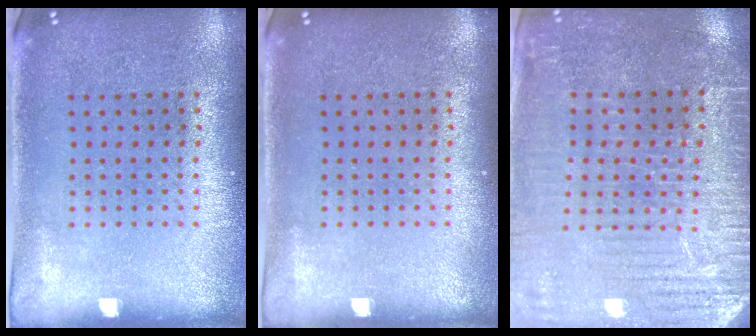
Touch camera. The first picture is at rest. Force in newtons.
{"total": 0.0}
{"total": 3.5, "press": 3.4, "slide": 0.7}